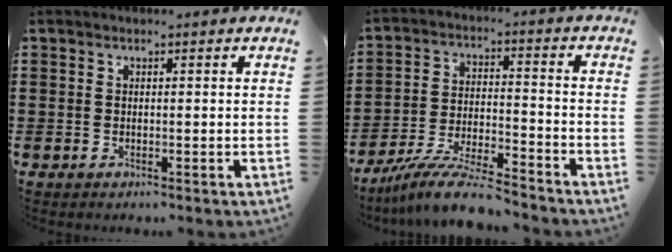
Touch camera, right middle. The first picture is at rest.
{"total": 9.8, "force": [-8.9, 0.7, 4.1], "torque": [-0.075, 0.012, -0.169]}